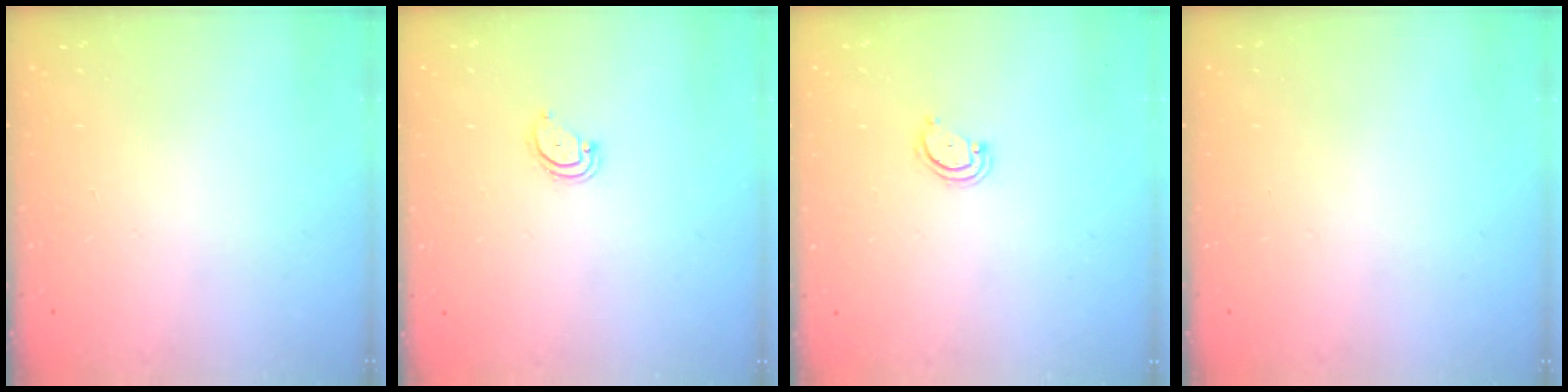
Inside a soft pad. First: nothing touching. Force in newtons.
{"total": 3.1, "press": 3.1, "slide": 0.3}
{"total": 2.6, "press": 2.6, "slide": 0.3}
{"total": 0.0}